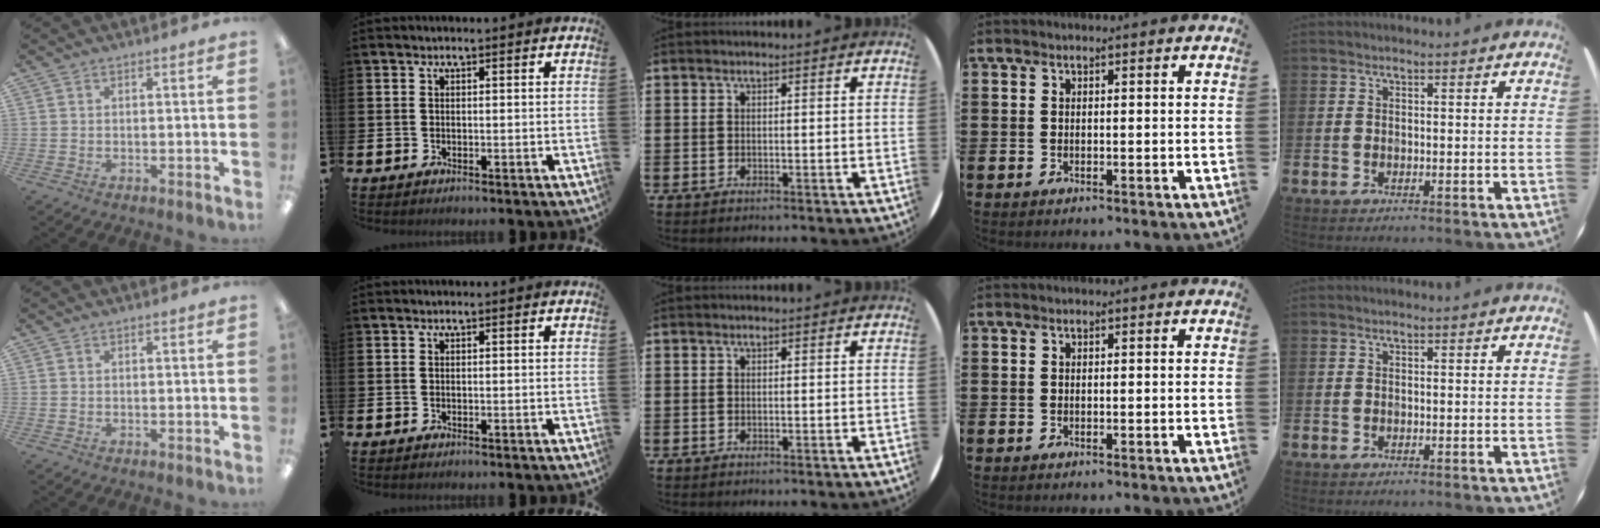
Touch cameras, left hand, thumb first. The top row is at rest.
{}